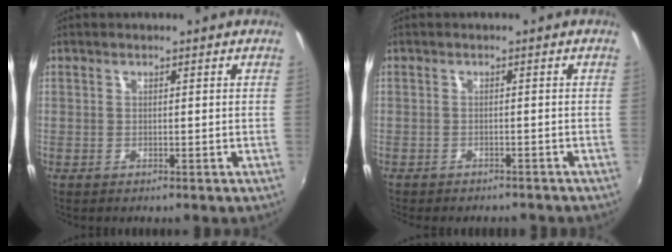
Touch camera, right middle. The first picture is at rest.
{"total": 4.5, "force": [-4.1, 1.4, 1.5], "torque": [-0.040, -0.015, -0.057]}